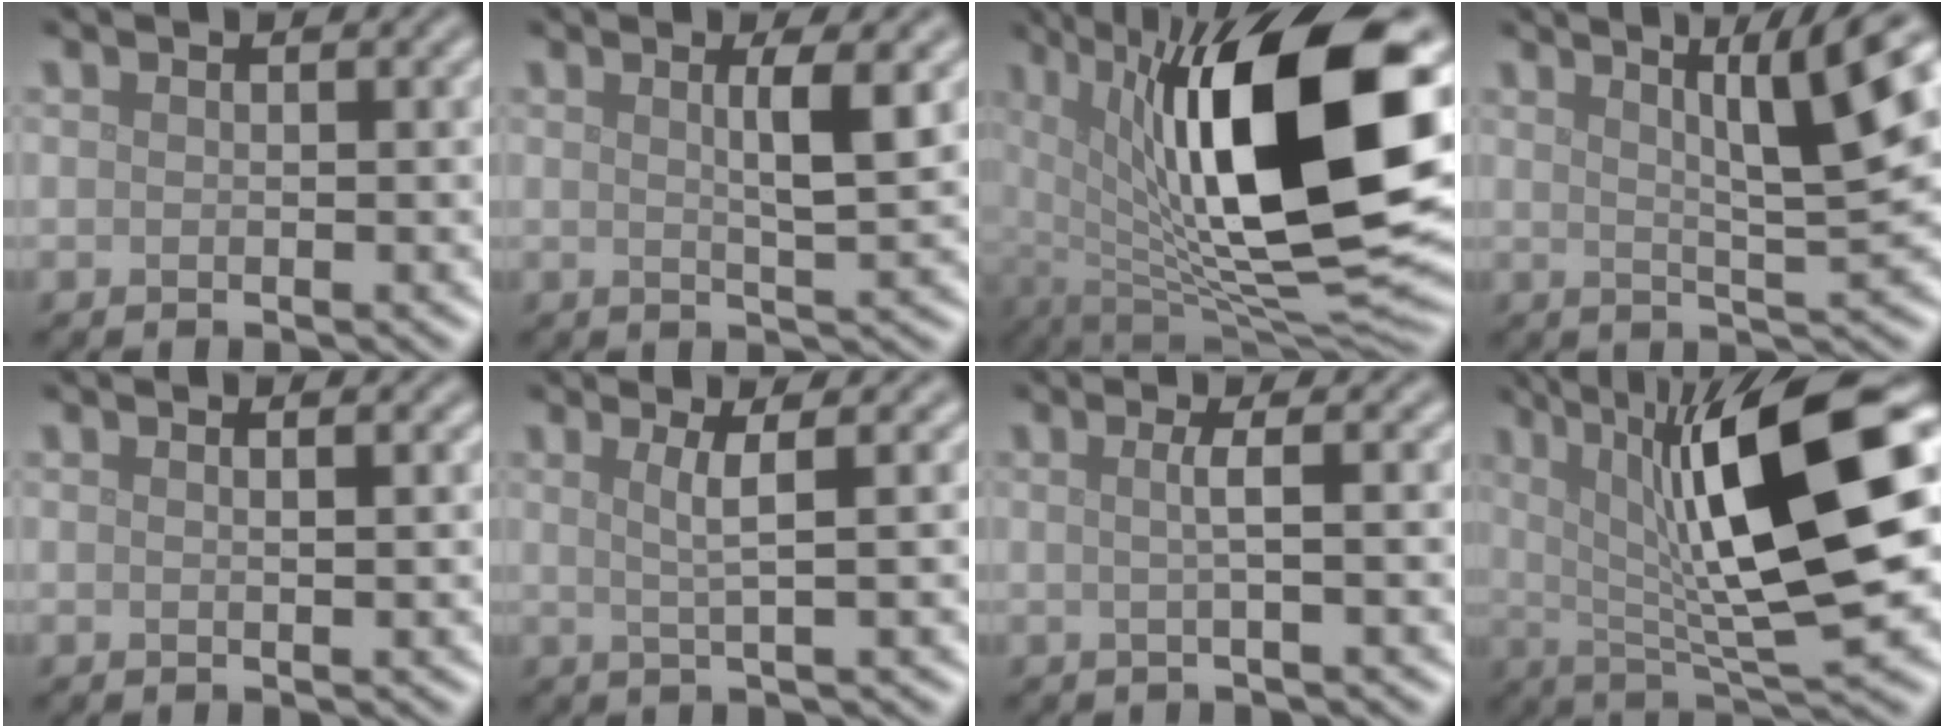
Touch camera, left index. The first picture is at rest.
{"total": 3.2, "force": [1.0, 0.5, 3.0], "torque": [-0.043, 0.000, 0.014]}
{"total": 17.5, "force": [4.5, 6.1, 15.7], "torque": [-0.252, -0.007, 0.074]}
{"total": 8.4, "force": [3.4, 1.8, 7.4], "torque": [-0.072, 0.025, 0.047]}
{"total": 1.0, "force": [0.6, 0.3, 0.7], "torque": [-0.004, 0.002, 0.003]}
{"total": 2.6, "force": [0.8, 0.5, 2.4], "torque": [-0.042, 0.003, 0.011]}
{"total": 2.0, "force": [0.1, 0.5, 1.9], "torque": [-0.029, 0.003, -0.007]}
{"total": 15.6, "force": [3.3, 4.5, 14.5], "torque": [-0.225, 0.008, 0.051]}